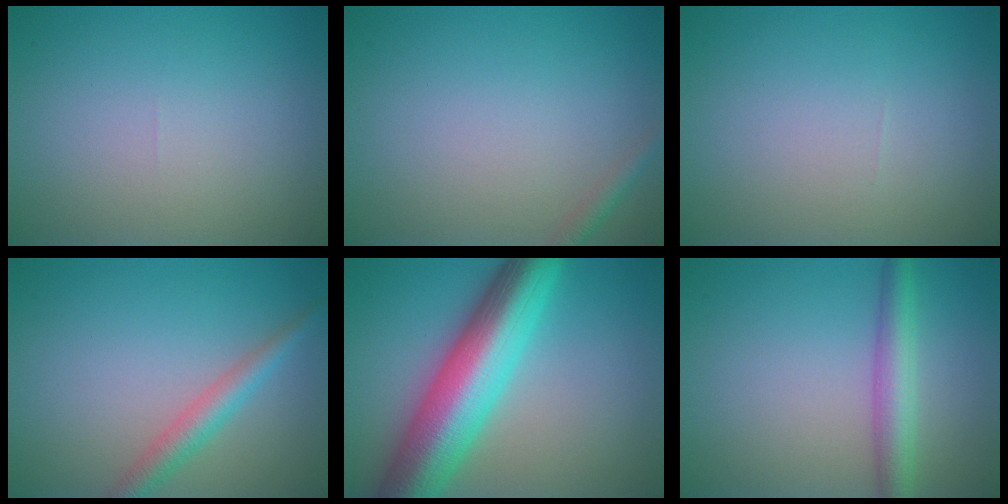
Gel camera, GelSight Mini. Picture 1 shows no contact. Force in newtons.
{"total": 1.2, "press": 1.2, "slide": 0.1}
{"total": 0.0}
{"total": 2.7, "press": 2.7, "slide": 0.1}
{"total": 11.2, "press": 11.2, "slide": 0.3}
{"total": 3.7, "press": 3.7, "slide": 0.1}